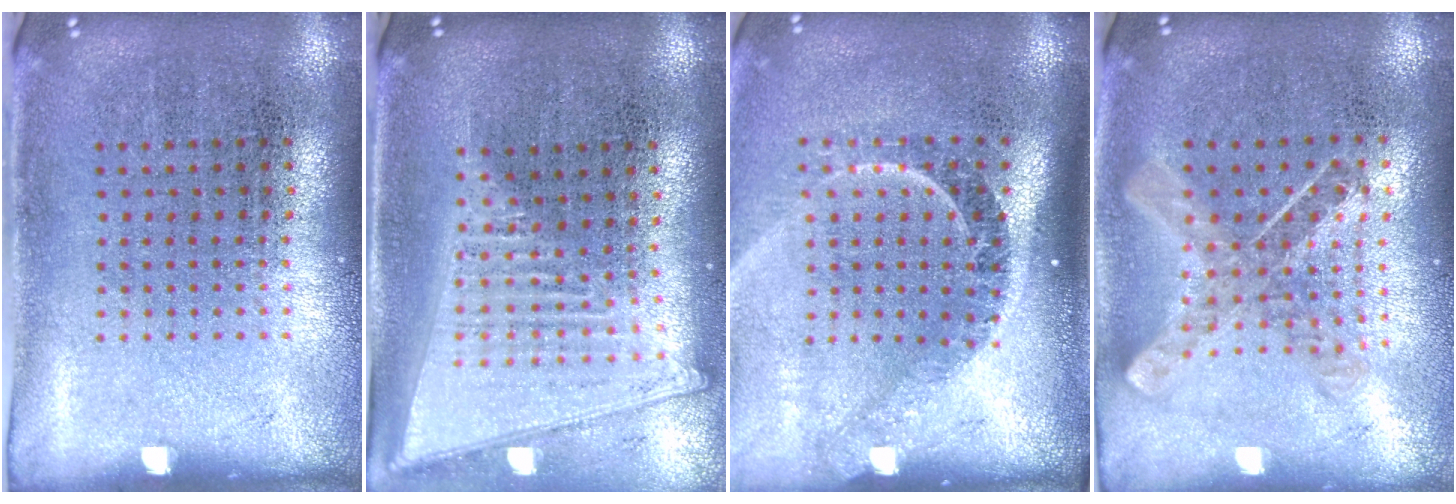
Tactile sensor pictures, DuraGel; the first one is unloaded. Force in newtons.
{"total": 2.0, "press": 1.7, "slide": 1.0}
{"total": 2.4, "press": 1.7, "slide": 1.7}
{"total": 0.9, "press": 0.9, "slide": 0.2}